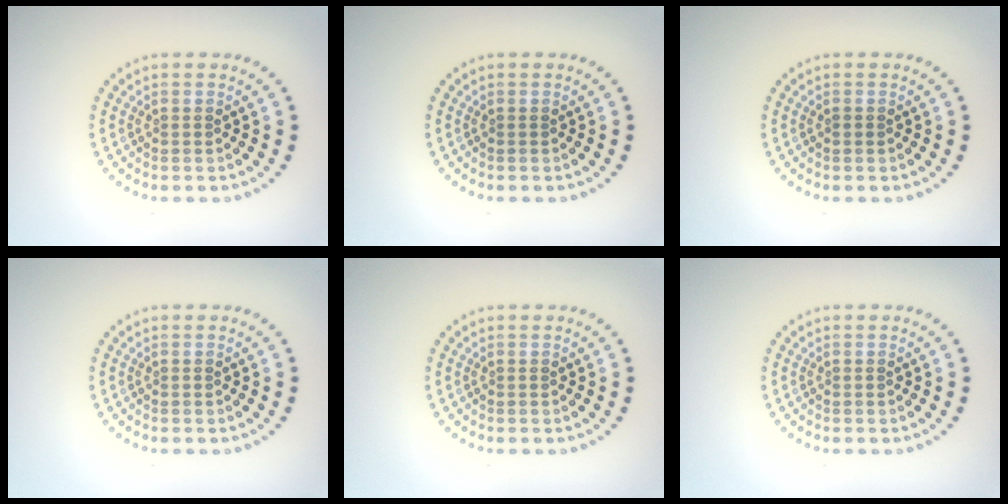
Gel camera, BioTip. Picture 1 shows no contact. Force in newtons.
{"total": 0.0}
{"total": 0.6, "press": 0.6, "slide": 0.1}
{"total": 0.0}
{"total": 0.0}
{"total": 0.0}